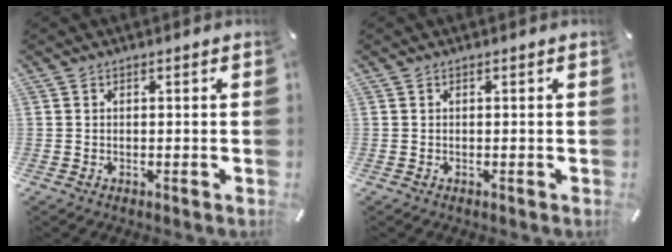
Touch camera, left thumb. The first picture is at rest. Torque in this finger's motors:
{"motor_torque": [-0.03, 0.05, -0.06, 0.05, -0.02]}